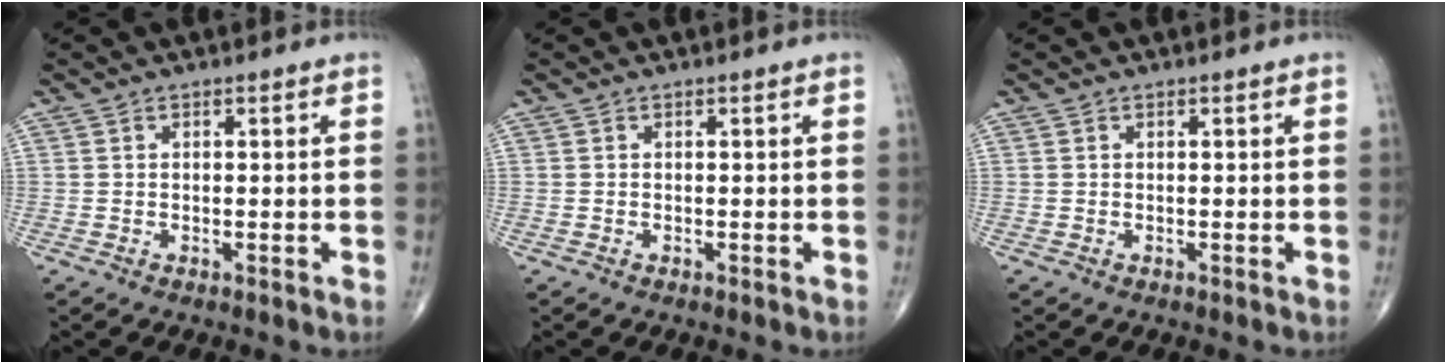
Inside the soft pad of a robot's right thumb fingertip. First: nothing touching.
{"total": 0.0}
{"total": 0.0}